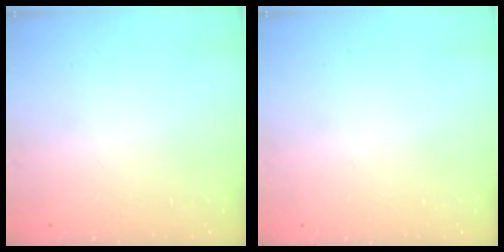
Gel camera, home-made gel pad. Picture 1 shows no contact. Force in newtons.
{"total": 0.0}